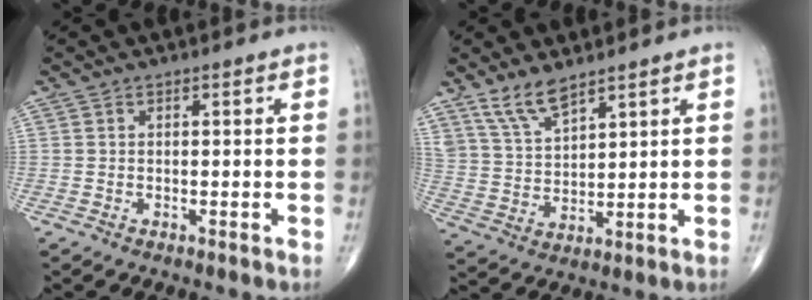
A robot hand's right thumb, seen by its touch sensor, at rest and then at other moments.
{"total": 7.5, "force": [5.9, 2.4, 4.0], "torque": [-0.071, -0.029, 0.127]}